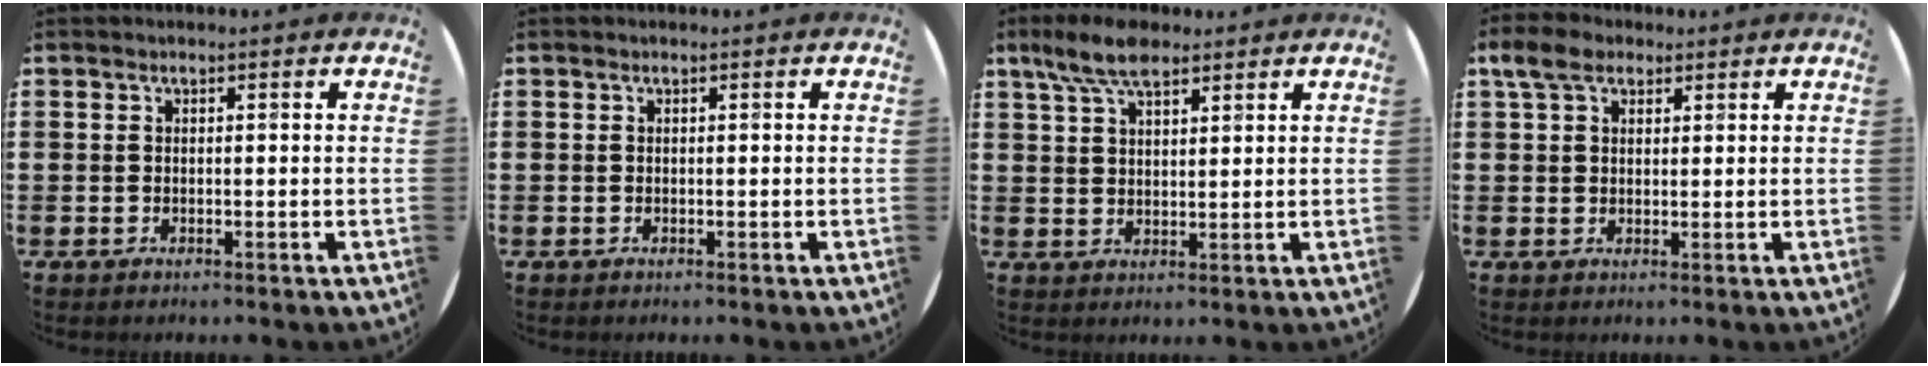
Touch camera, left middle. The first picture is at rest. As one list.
[{"total": 0.0}, {"total": 6.7, "force": [5.0, 2.7, 3.6], "torque": [-0.074, -0.005, 0.089]}, {"total": 4.6, "force": [3.0, 2.7, 2.2], "torque": [-0.044, 0.010, 0.054]}]